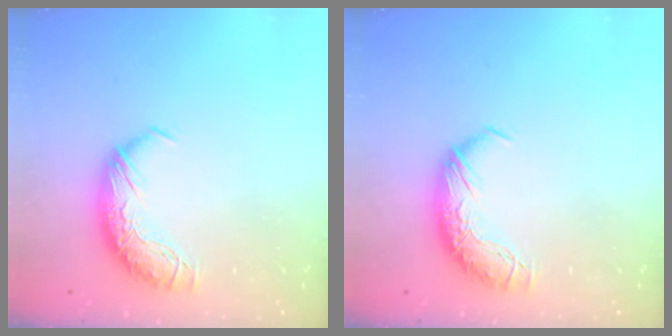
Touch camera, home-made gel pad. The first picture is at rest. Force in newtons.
{"total": 0.0}